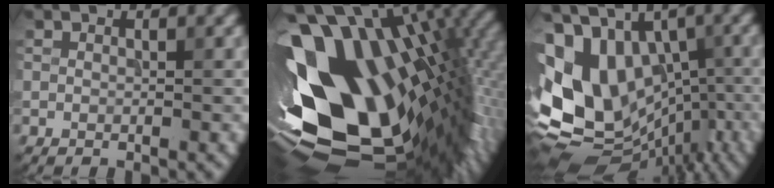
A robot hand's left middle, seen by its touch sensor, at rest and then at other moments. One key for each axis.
{"total": 19.1, "fx": 0.8, "fy": 11.0, "fz": 15.5, "tx": -0.289, "ty": -0.031, "tz": 0.023}
{"total": 15.4, "fx": -1.4, "fy": 11.2, "fz": 10.6, "tx": -0.179, "ty": 0.011, "tz": 0.003}